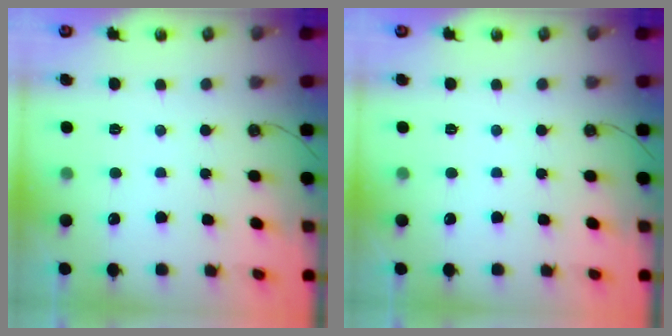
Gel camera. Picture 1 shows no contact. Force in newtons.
{"total": 0.0}